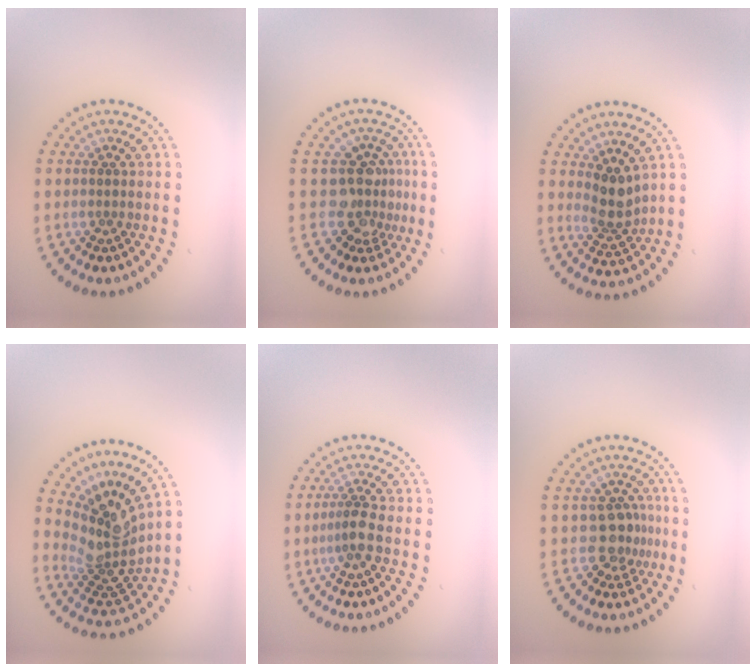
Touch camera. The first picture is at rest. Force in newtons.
{"total": 3.6, "press": 2.7, "slide": 2.3}
{"total": 2.9, "press": 2.3, "slide": 1.7}
{"total": 4.5, "press": 3.0, "slide": 3.3}
{"total": 2.0, "press": 1.6, "slide": 1.2}
{"total": 2.7, "press": 2.0, "slide": 1.8}